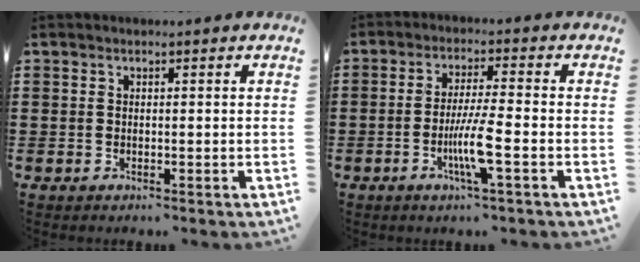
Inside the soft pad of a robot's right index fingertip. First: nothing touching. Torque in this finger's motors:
{"motor_torque": [1.76, -0.38, 0.21, 0.07]}